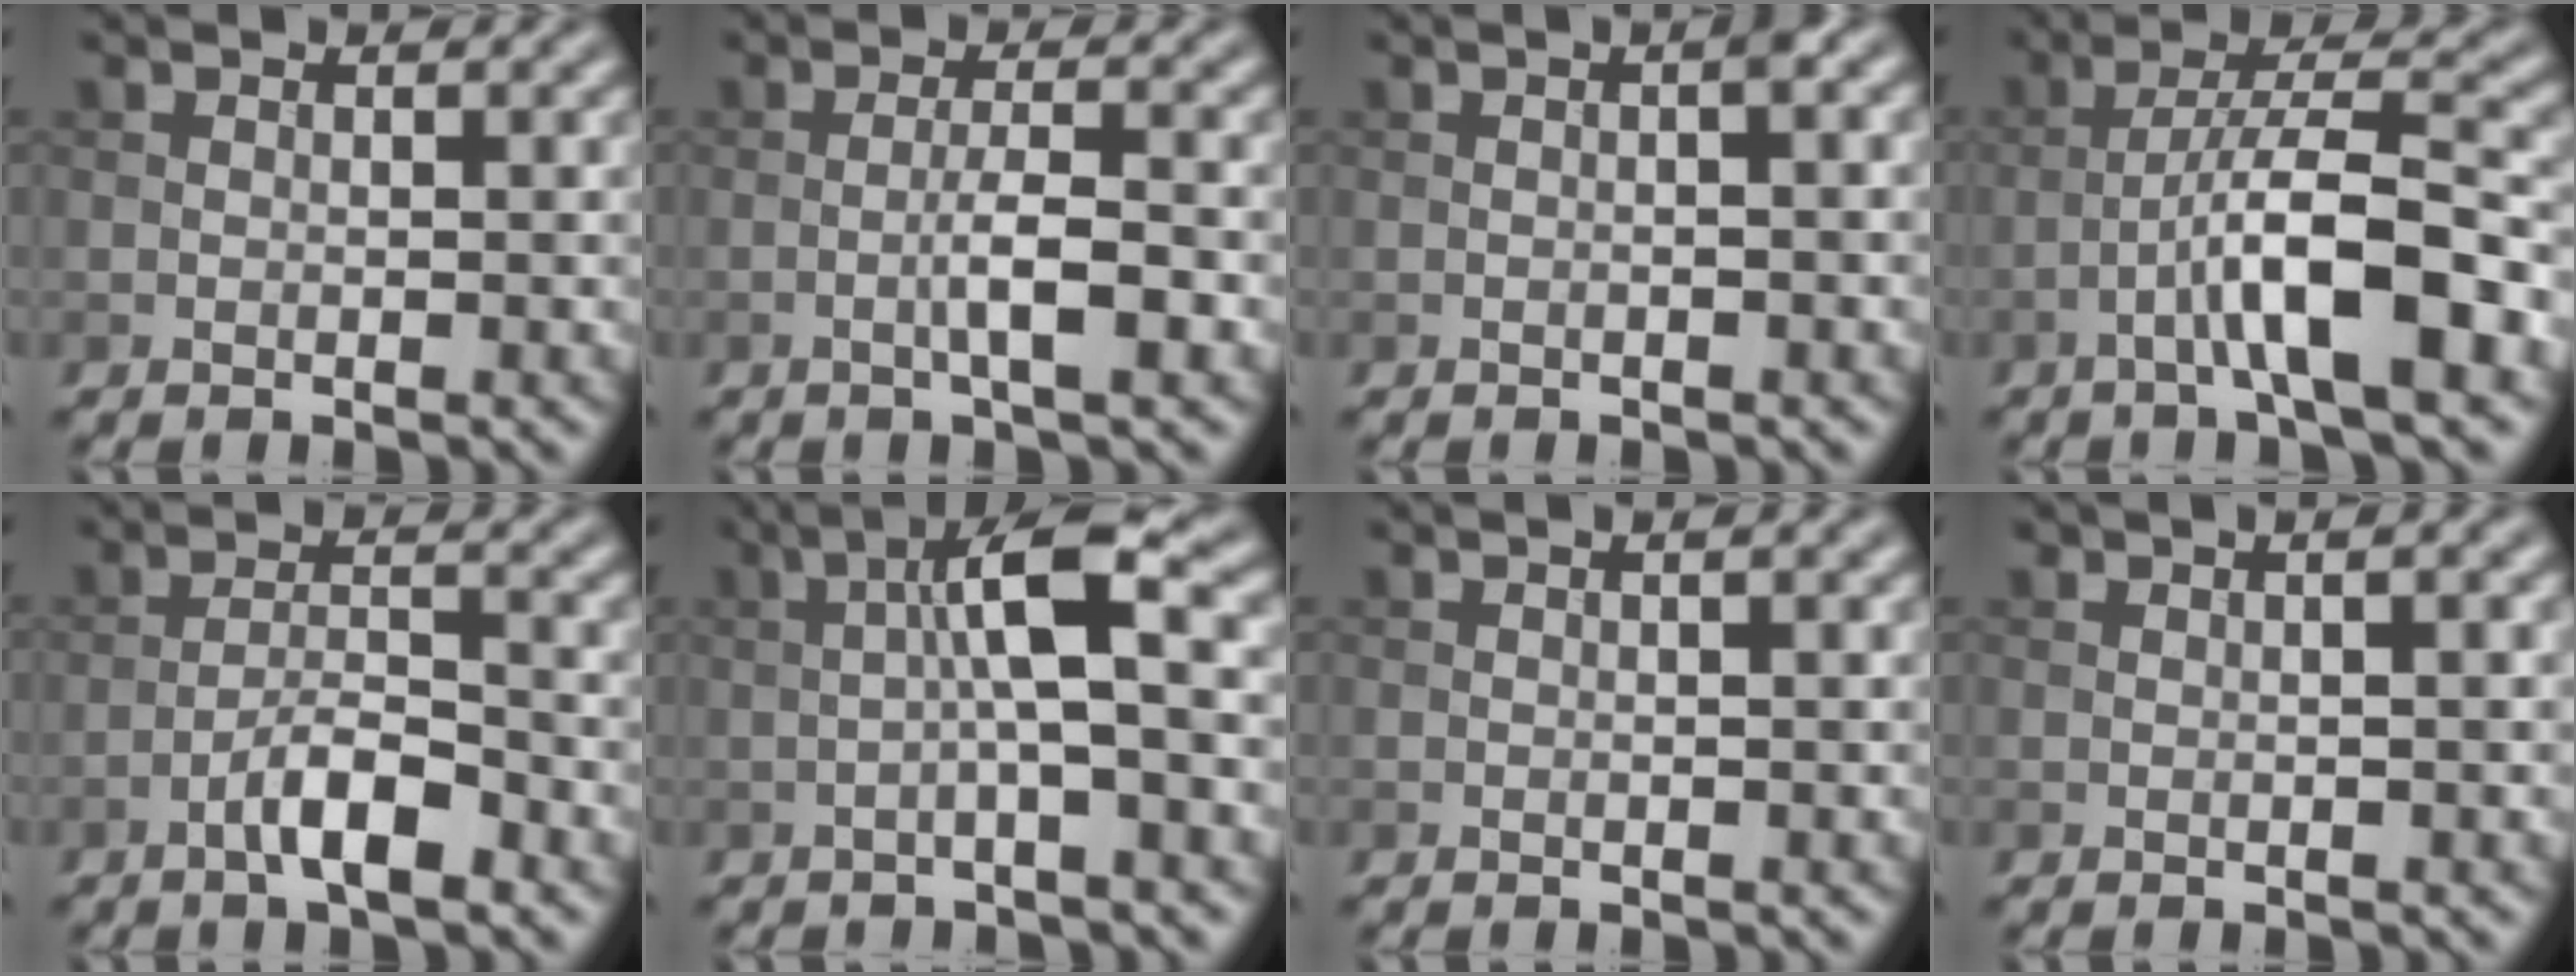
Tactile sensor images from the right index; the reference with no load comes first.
{"total": 3.3, "force": [-1.1, 0.5, 3.1], "torque": [-0.055, 0.007, -0.022]}
{"total": 1.7, "force": [0.1, 0.2, 1.7], "torque": [-0.026, 0.005, -0.001]}
{"total": 7.4, "force": [-2.9, 1.1, 6.7], "torque": [-0.114, 0.023, -0.052]}
{"total": 4.3, "force": [-2.5, 1.0, 3.3], "torque": [-0.060, 0.012, -0.051]}
{"total": 6.5, "force": [0.3, 1.1, 6.4], "torque": [-0.107, 0.022, -0.007]}
{"total": 1.1, "force": [0.3, 0.2, 1.0], "torque": [-0.018, 0.004, 0.002]}
{"total": 2.3, "force": [0.8, 0.8, 2.0], "torque": [-0.020, -0.001, 0.005]}